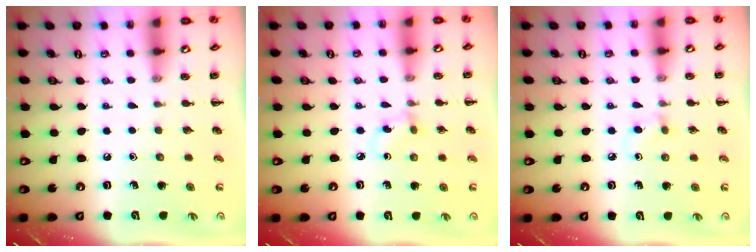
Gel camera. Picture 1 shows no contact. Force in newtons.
{"total": 3.5, "press": 3.2, "slide": 1.4}
{"total": 4.2, "press": 3.9, "slide": 1.3}